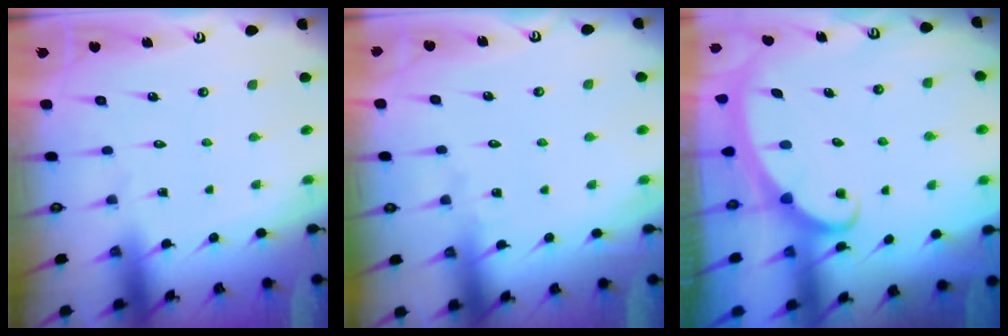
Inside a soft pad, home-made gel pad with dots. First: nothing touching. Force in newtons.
{"total": 1.7, "press": 1.7, "slide": 0.2}
{"total": 2.3, "press": 2.3, "slide": 0.3}